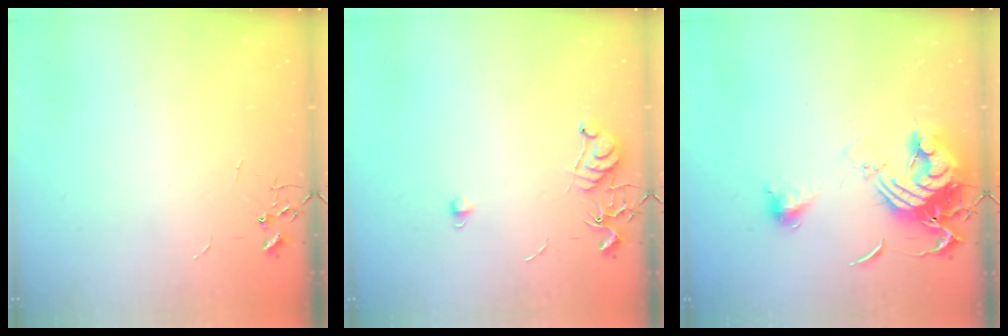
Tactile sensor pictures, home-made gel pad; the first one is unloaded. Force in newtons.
{"total": 7.0, "press": 6.9, "slide": 0.7}
{"total": 15.4, "press": 15.3, "slide": 1.6}